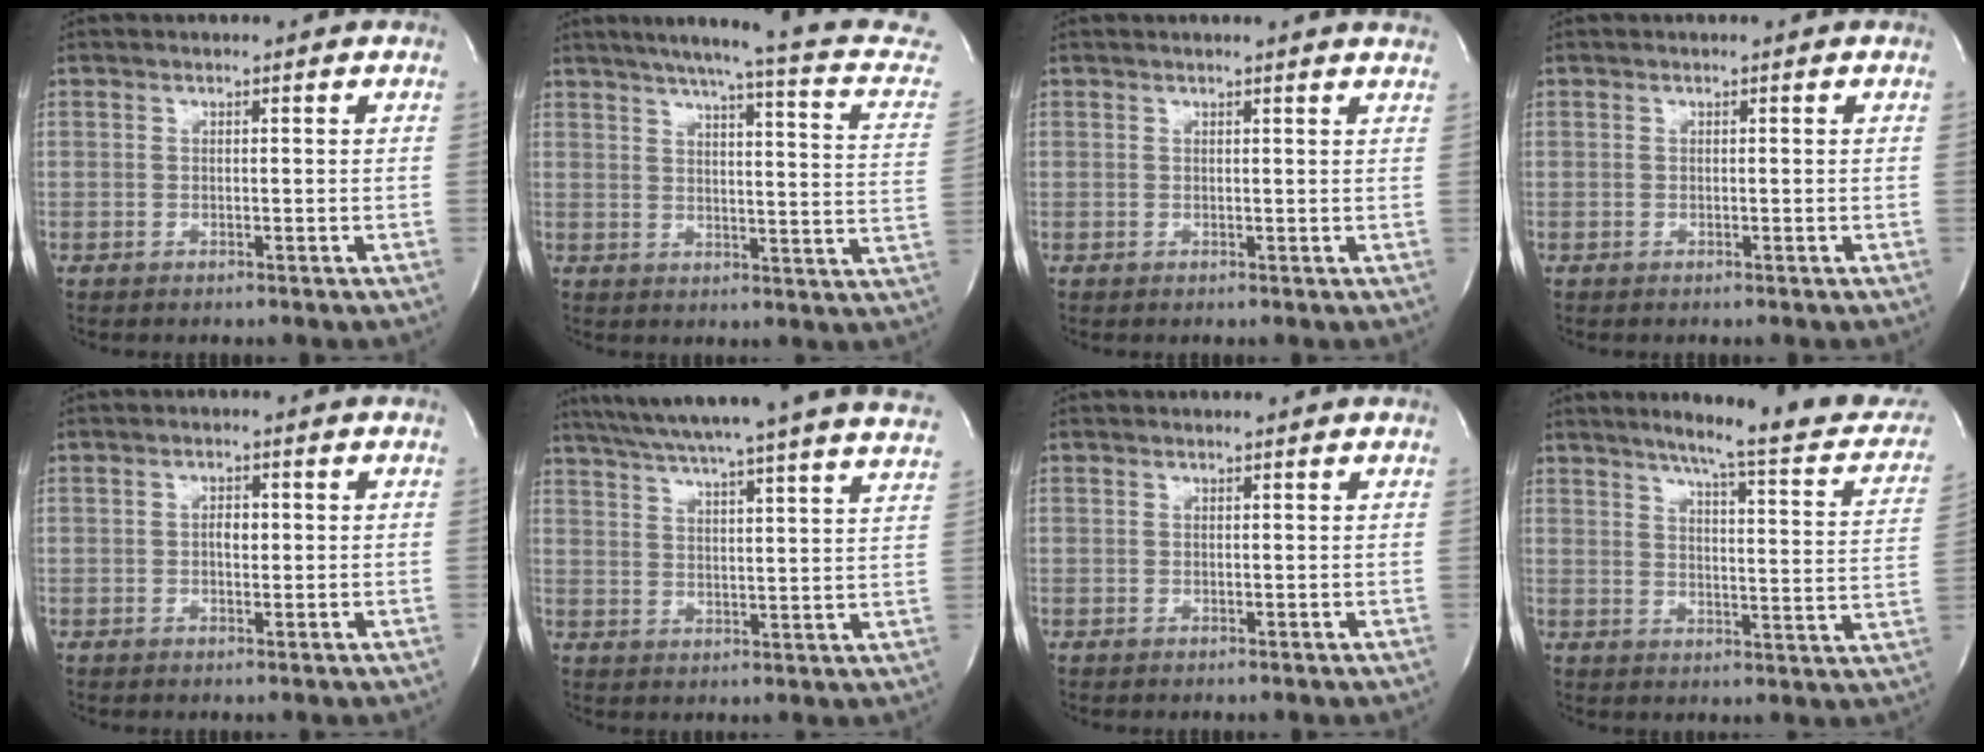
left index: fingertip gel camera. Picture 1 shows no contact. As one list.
[{"total": 23.3, "force": [20.6, 0.8, 11.0], "torque": [-0.153, -0.052, 0.243]}, {"total": 4.0, "force": [3.8, -0.4, 1.4], "torque": [-0.020, 0.000, 0.026]}, {"total": 0.0}, {"total": 1.8, "force": [0.0, 0.9, 1.5], "torque": [-0.026, 0.004, -0.001]}, {"total": 30.5, "force": [27.6, -0.3, 12.9], "torque": [-0.216, -0.053, 0.346]}, {"total": 0.6, "force": [0.6, 0.0, 0.1], "torque": [-0.006, -0.001, 0.008]}, {"total": 17.7, "force": [14.7, 1.6, 9.8], "torque": [-0.116, -0.023, 0.174]}]